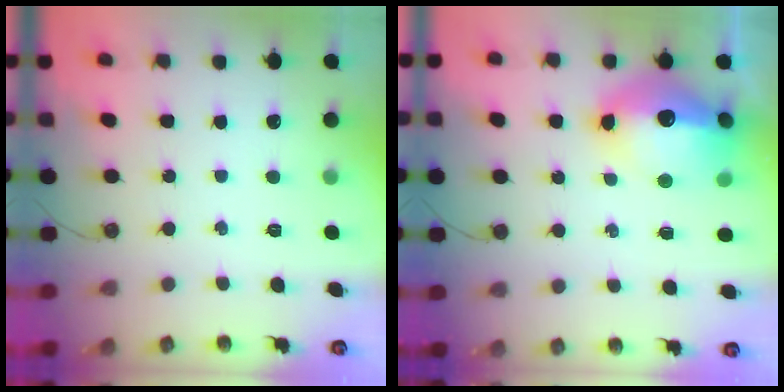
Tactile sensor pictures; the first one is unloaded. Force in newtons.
{"total": 18.5, "press": 18.0, "slide": 4.0}